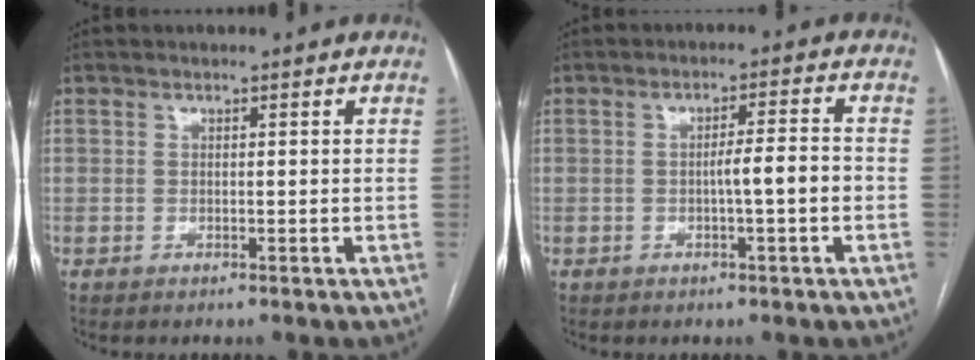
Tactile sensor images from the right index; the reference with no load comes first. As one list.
[{"total": 4.2, "force": [-0.9, -0.1, 4.1], "torque": [-0.063, 0.007, -0.014]}]